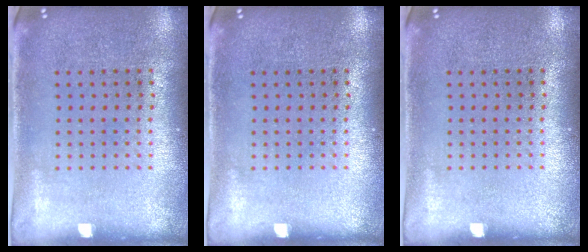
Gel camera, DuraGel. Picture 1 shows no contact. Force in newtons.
{"total": 0.0}
{"total": 0.0}